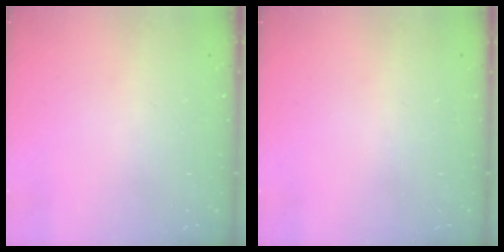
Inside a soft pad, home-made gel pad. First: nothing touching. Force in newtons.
{"total": 0.0}